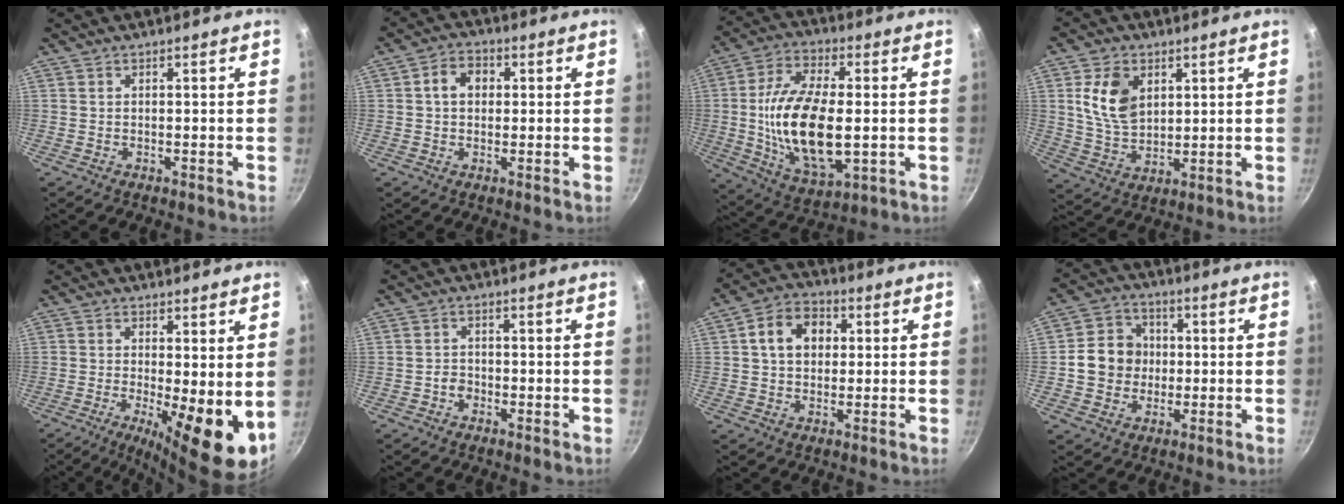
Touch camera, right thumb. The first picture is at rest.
{"total": 5.4, "force": [0.8, 4.2, 3.3], "torque": [-0.033, 0.012, 0.005]}
{"total": 19.8, "force": [-0.7, 9.7, 17.3], "torque": [-0.320, 0.004, -0.010]}
{"total": 10.6, "force": [3.3, 7.2, 7.1], "torque": [-0.116, -0.018, 0.067]}
{"total": 11.4, "force": [-1.0, 3.3, 10.9], "torque": [-0.151, -0.016, -0.010]}
{"total": 2.0, "force": [-0.9, 1.5, 0.9], "torque": [-0.009, 0.011, -0.018]}
{"total": 9.3, "force": [1.9, 7.2, 5.6], "torque": [-0.067, 0.015, 0.019]}
{"total": 9.9, "force": [0.0, 8.9, 4.3], "torque": [-0.042, 0.018, -0.012]}